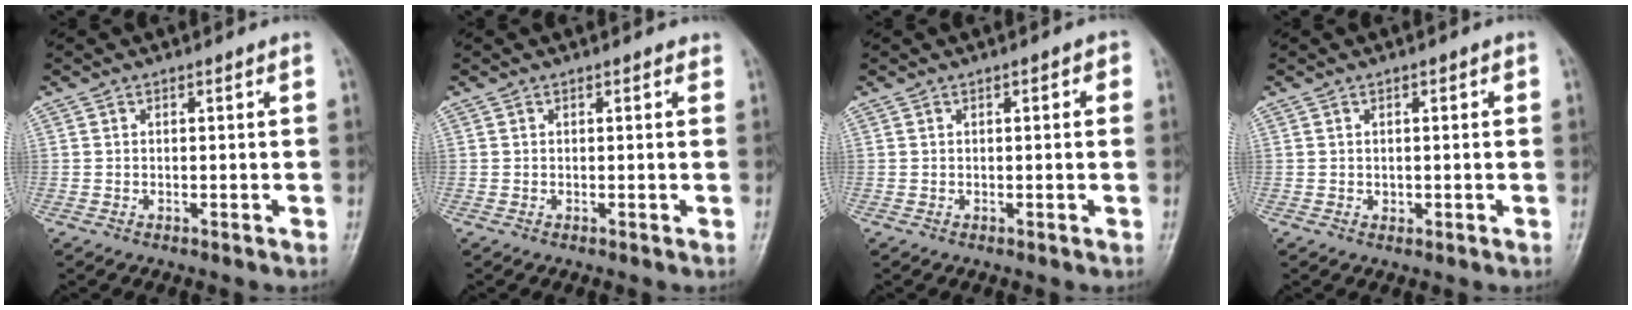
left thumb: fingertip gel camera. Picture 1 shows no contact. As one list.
[{"total": 0.7, "force": [0.5, 0.4, 0.2], "torque": [0.000, -0.001, 0.002]}, {"total": 1.4, "force": [0.3, 0.6, 1.2], "torque": [-0.012, 0.003, 0.001]}, {"total": 1.1, "force": [0.1, 1.0, 0.6], "torque": [0.000, 0.000, 0.003]}]